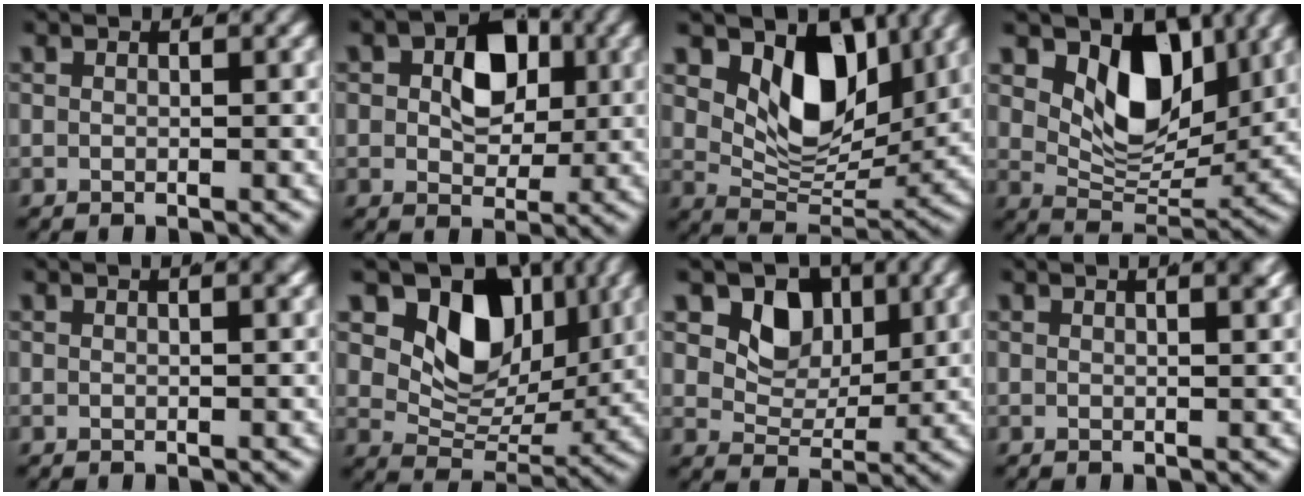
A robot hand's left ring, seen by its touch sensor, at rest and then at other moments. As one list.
[{"total": 5.5, "force": [0.8, 4.0, 3.8], "torque": [-0.064, -0.016, 0.023]}, {"total": 8.5, "force": [3.0, 5.3, 5.9], "torque": [-0.107, -0.020, 0.058]}, {"total": 7.5, "force": [2.7, 4.8, 5.2], "torque": [-0.092, -0.020, 0.055]}, {"total": 1.2, "force": [0.6, -0.1, 1.1], "torque": [-0.004, 0.008, 0.006]}, {"total": 11.8, "force": [3.9, 8.5, 7.2], "torque": [-0.132, -0.018, 0.067]}, {"total": 8.1, "force": [2.9, 6.2, 4.3], "torque": [-0.074, -0.005, 0.048]}, {"total": 2.2, "force": [1.2, 0.1, 1.9], "torque": [-0.012, 0.008, 0.015]}]